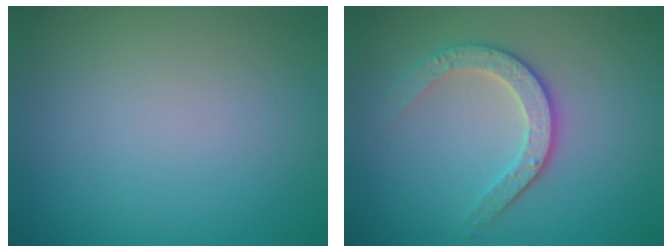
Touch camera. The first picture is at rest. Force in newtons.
{"total": 2.9, "press": 2.7, "slide": 1.1}